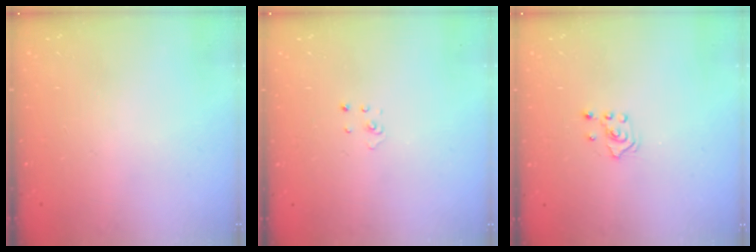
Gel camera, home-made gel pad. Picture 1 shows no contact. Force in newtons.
{"total": 1.5, "press": 1.5, "slide": 0.1}
{"total": 2.4, "press": 2.2, "slide": 0.8}